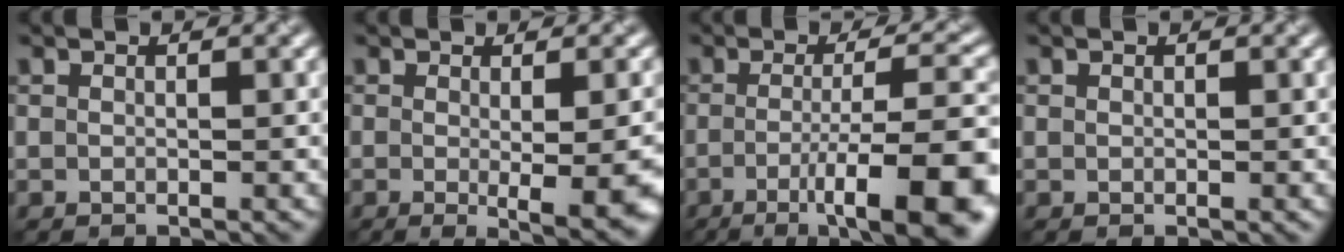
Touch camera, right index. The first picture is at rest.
{"total": 5.9, "force": [-1.2, 1.1, 5.7], "torque": [-0.067, -0.015, -0.012]}
{"total": 11.4, "force": [-3.6, 2.7, 10.5], "torque": [-0.125, -0.005, -0.050]}
{"total": 0.0}